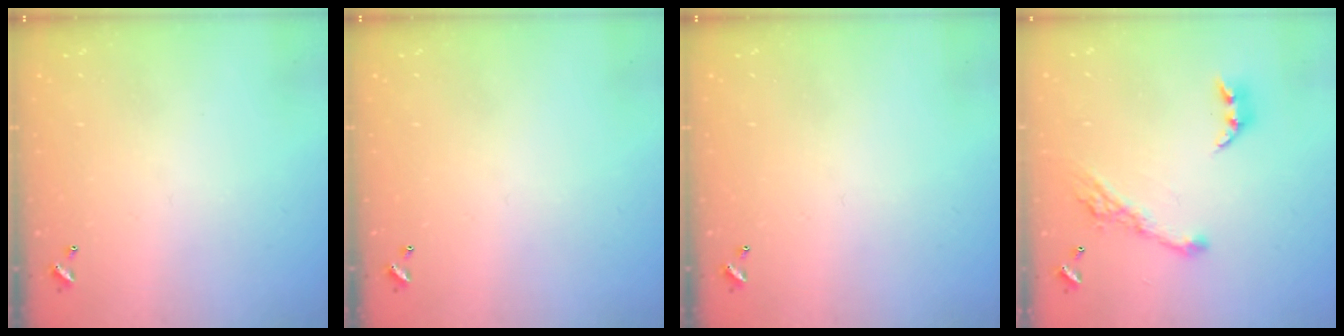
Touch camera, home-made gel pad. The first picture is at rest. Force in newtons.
{"total": 0.0}
{"total": 0.0}
{"total": 11.5, "press": 11.4, "slide": 1.1}